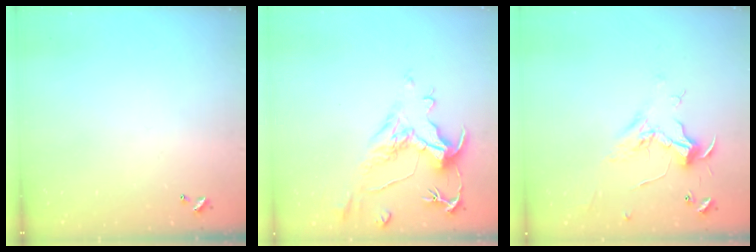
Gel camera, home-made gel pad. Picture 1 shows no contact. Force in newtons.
{"total": 1.5, "press": 0.5, "slide": 1.5}
{"total": 0.9, "press": 0.8, "slide": 0.4}